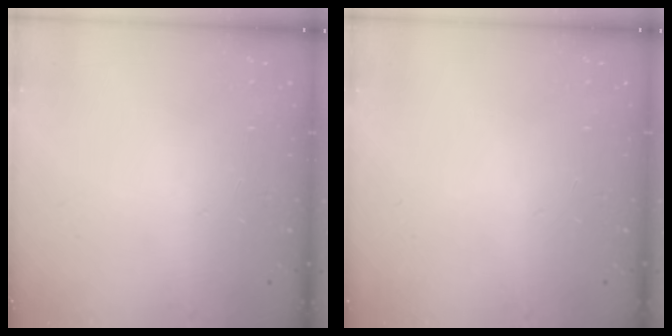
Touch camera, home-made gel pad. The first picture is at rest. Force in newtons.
{"total": 0.0}